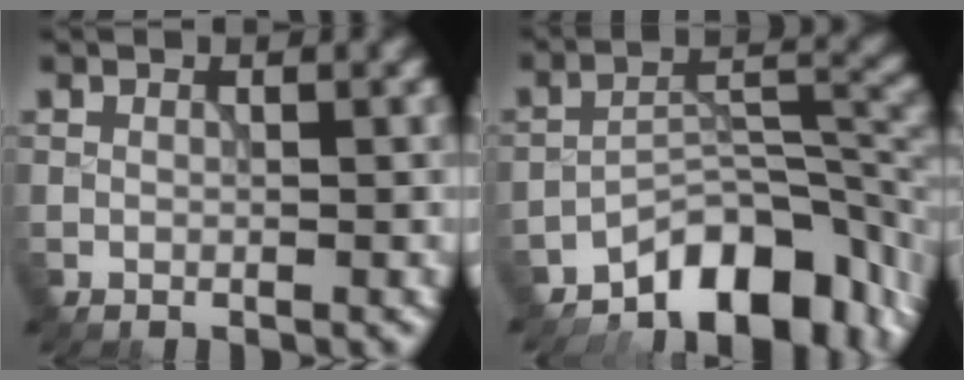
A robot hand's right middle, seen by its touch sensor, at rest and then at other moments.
{"total": 9.1, "force": [-6.4, 3.8, 5.3], "torque": [-0.057, 0.000, -0.109]}